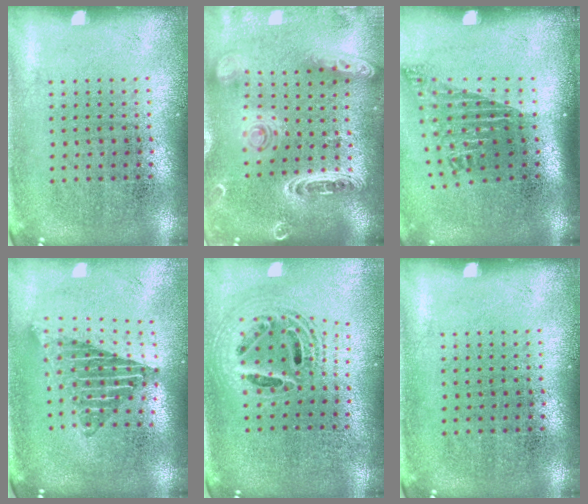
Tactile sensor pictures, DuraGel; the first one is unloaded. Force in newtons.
{"total": 2.2, "press": 2.1, "slide": 0.7}
{"total": 1.8, "press": 1.1, "slide": 1.4}
{"total": 1.9, "press": 1.5, "slide": 1.3}
{"total": 2.1, "press": 1.7, "slide": 1.2}
{"total": 0.0}